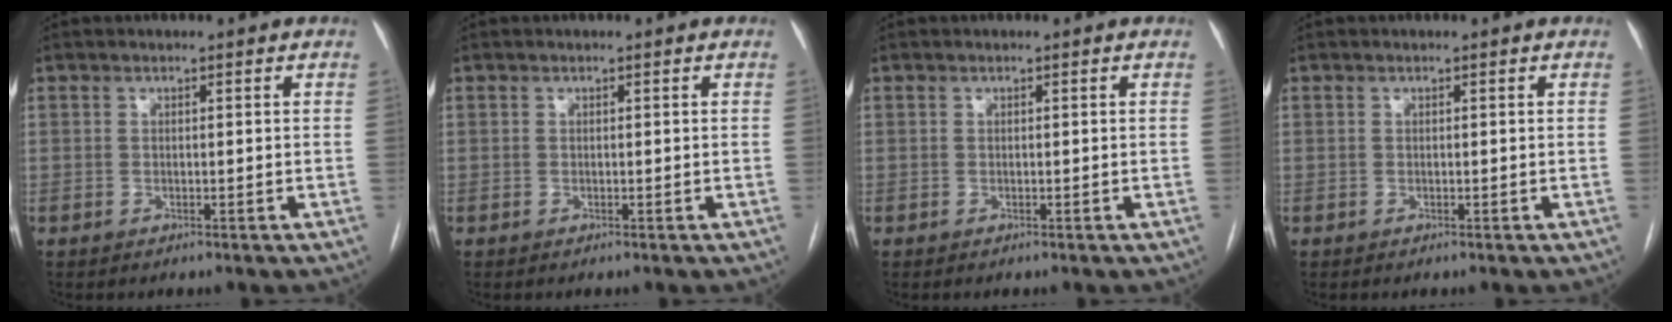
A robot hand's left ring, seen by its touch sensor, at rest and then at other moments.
{"total": 0.0}
{"total": 0.0}
{"total": 0.0}